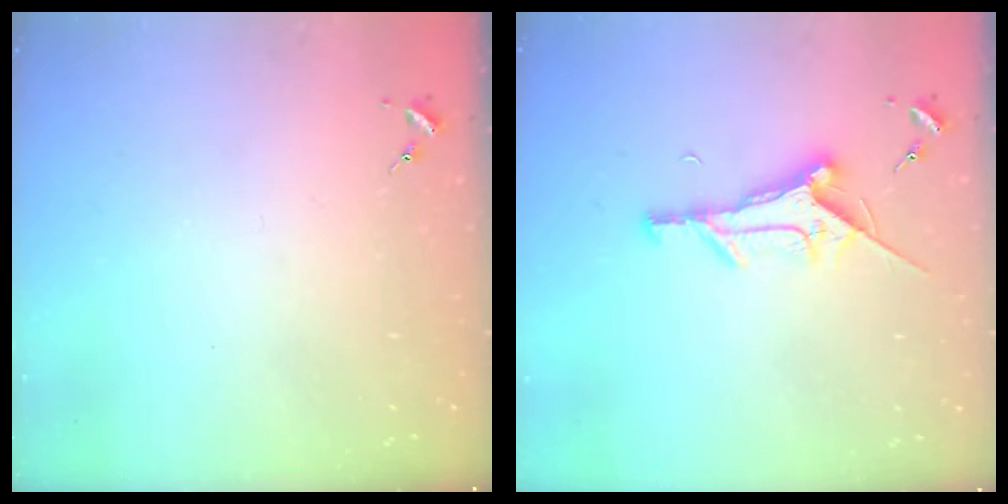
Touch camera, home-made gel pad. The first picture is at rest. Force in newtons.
{"total": 11.6, "press": 11.6, "slide": 1.2}